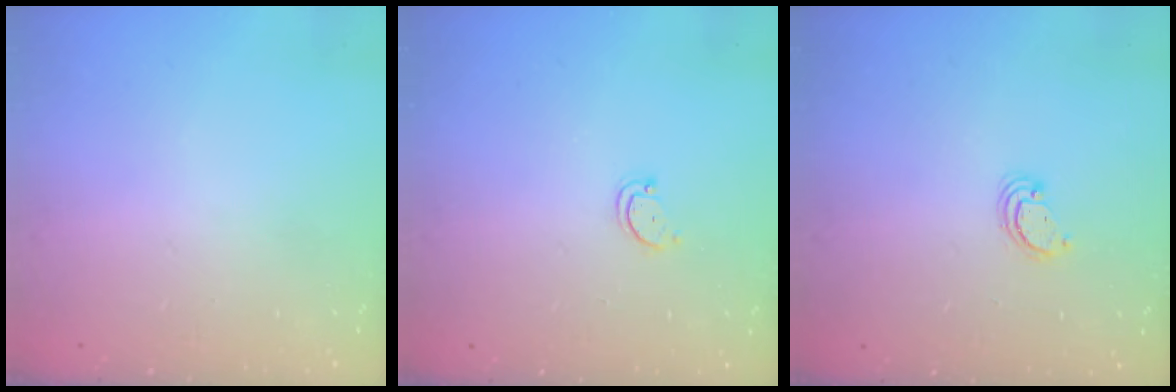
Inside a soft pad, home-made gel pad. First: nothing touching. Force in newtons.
{"total": 2.9, "press": 2.9, "slide": 0.4}
{"total": 2.3, "press": 2.3, "slide": 0.2}